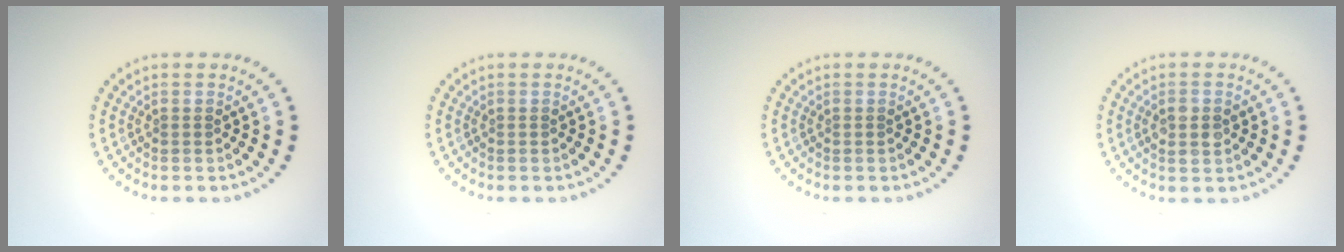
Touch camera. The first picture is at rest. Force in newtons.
{"total": 0.0}
{"total": 0.0}
{"total": 1.8, "press": 1.8, "slide": 0.2}